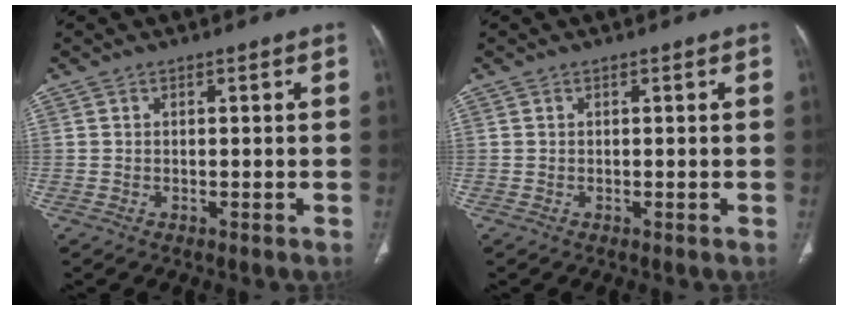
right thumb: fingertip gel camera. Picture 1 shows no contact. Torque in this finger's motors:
{"motor_torque": [0.22, 0.24, 0.19, -0.19, 0.03]}